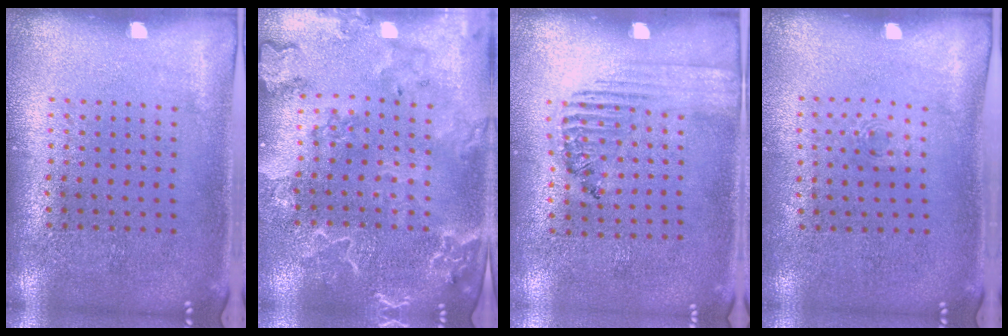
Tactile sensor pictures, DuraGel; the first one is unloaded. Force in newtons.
{"total": 2.7, "press": 2.5, "slide": 1.0}
{"total": 1.4, "press": 1.1, "slide": 0.9}
{"total": 0.5, "press": 0.2, "slide": 0.5}